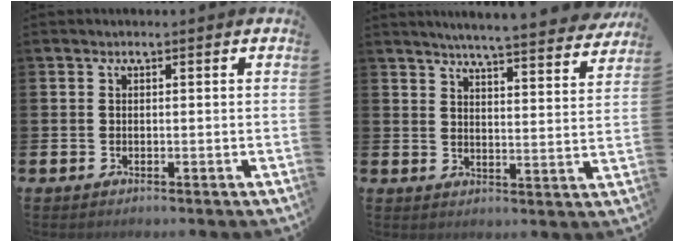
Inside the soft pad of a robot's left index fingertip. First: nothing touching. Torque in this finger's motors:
{"motor_torque": [1.05, -1.09, 0.88, 0.16]}